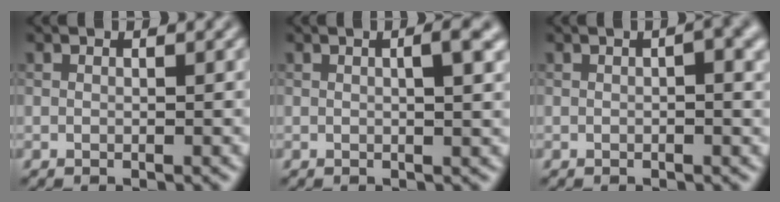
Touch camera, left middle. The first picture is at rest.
{"total": 2.8, "force": [0.7, 0.7, 2.7], "torque": [-0.032, 0.006, 0.008]}
{"total": 2.5, "force": [0.4, 0.5, 2.4], "torque": [-0.032, 0.006, 0.004]}